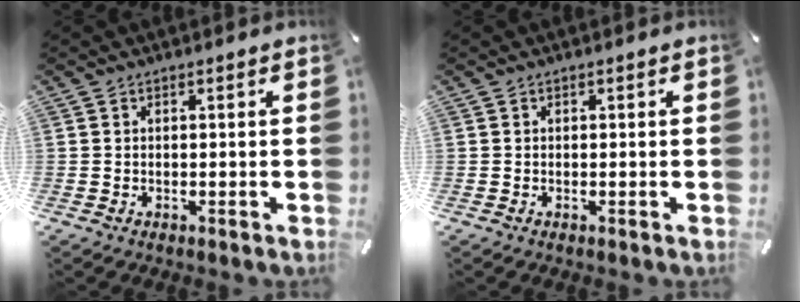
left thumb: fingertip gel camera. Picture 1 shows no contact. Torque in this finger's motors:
{"motor_torque": [-0.10, 0.20, 0.00, -0.38, 0.02]}